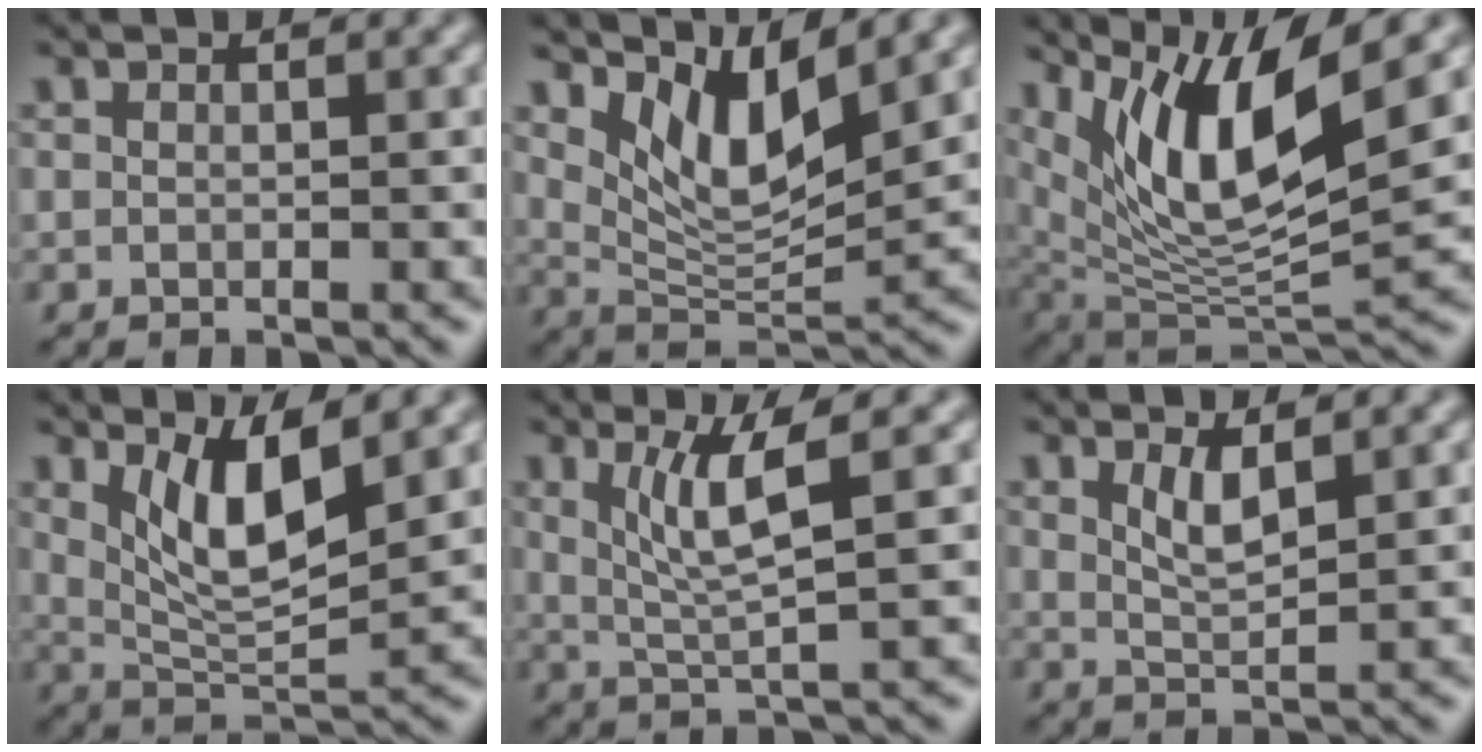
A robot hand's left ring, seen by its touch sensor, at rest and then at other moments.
{"total": 6.7, "force": [4.0, 2.3, 4.9], "torque": [-0.098, -0.012, 0.078]}
{"total": 10.2, "force": [5.1, 3.1, 8.3], "torque": [-0.150, -0.009, 0.101]}
{"total": 5.8, "force": [2.4, 1.7, 5.1], "torque": [-0.095, -0.013, 0.051]}
{"total": 4.4, "force": [1.5, 0.6, 4.1], "torque": [-0.084, -0.005, 0.037]}
{"total": 2.3, "force": [1.3, 0.6, 1.8], "torque": [-0.037, -0.008, 0.028]}